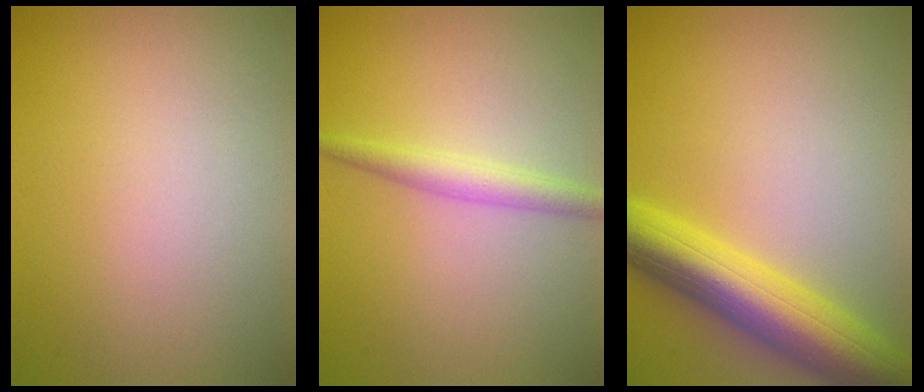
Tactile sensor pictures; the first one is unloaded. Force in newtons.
{"total": 2.2, "press": 2.2, "slide": 0.1}
{"total": 8.7, "press": 8.7, "slide": 0.3}